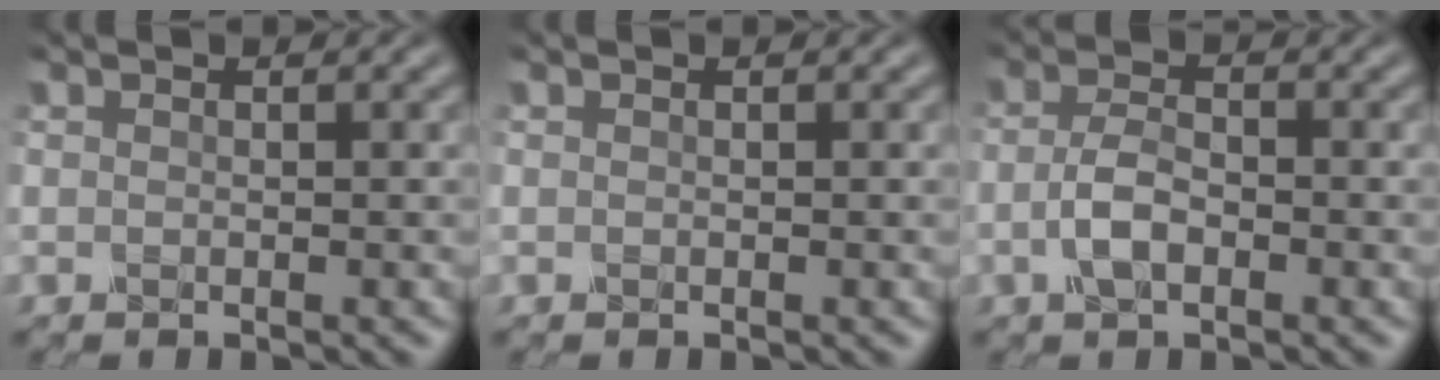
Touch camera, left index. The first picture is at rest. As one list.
[{"total": 0.0}, {"total": 3.0, "force": [-0.9, 1.5, 2.5], "torque": [-0.053, 0.002, -0.022]}]